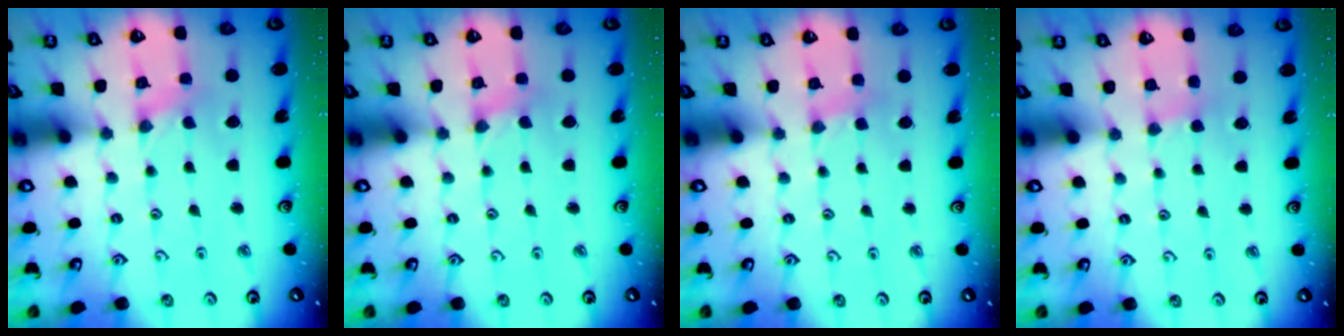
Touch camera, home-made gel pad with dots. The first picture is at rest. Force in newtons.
{"total": 0.0}
{"total": 2.2, "press": 2.2, "slide": 0.3}
{"total": 2.4, "press": 2.4, "slide": 0.4}